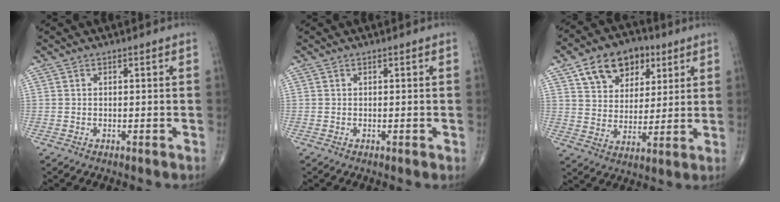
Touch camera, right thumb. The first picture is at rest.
{"total": 0.5, "force": [-0.1, 0.2, 0.5], "torque": [-0.007, -0.002, 0.000]}
{"total": 13.3, "force": [6.5, 9.2, 7.1], "torque": [-0.080, -0.014, 0.112]}